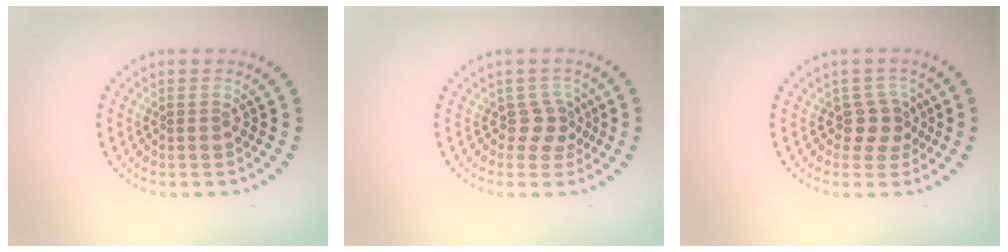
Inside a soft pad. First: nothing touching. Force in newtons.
{"total": 1.9, "press": 1.3, "slide": 1.5}
{"total": 2.2, "press": 1.7, "slide": 1.3}